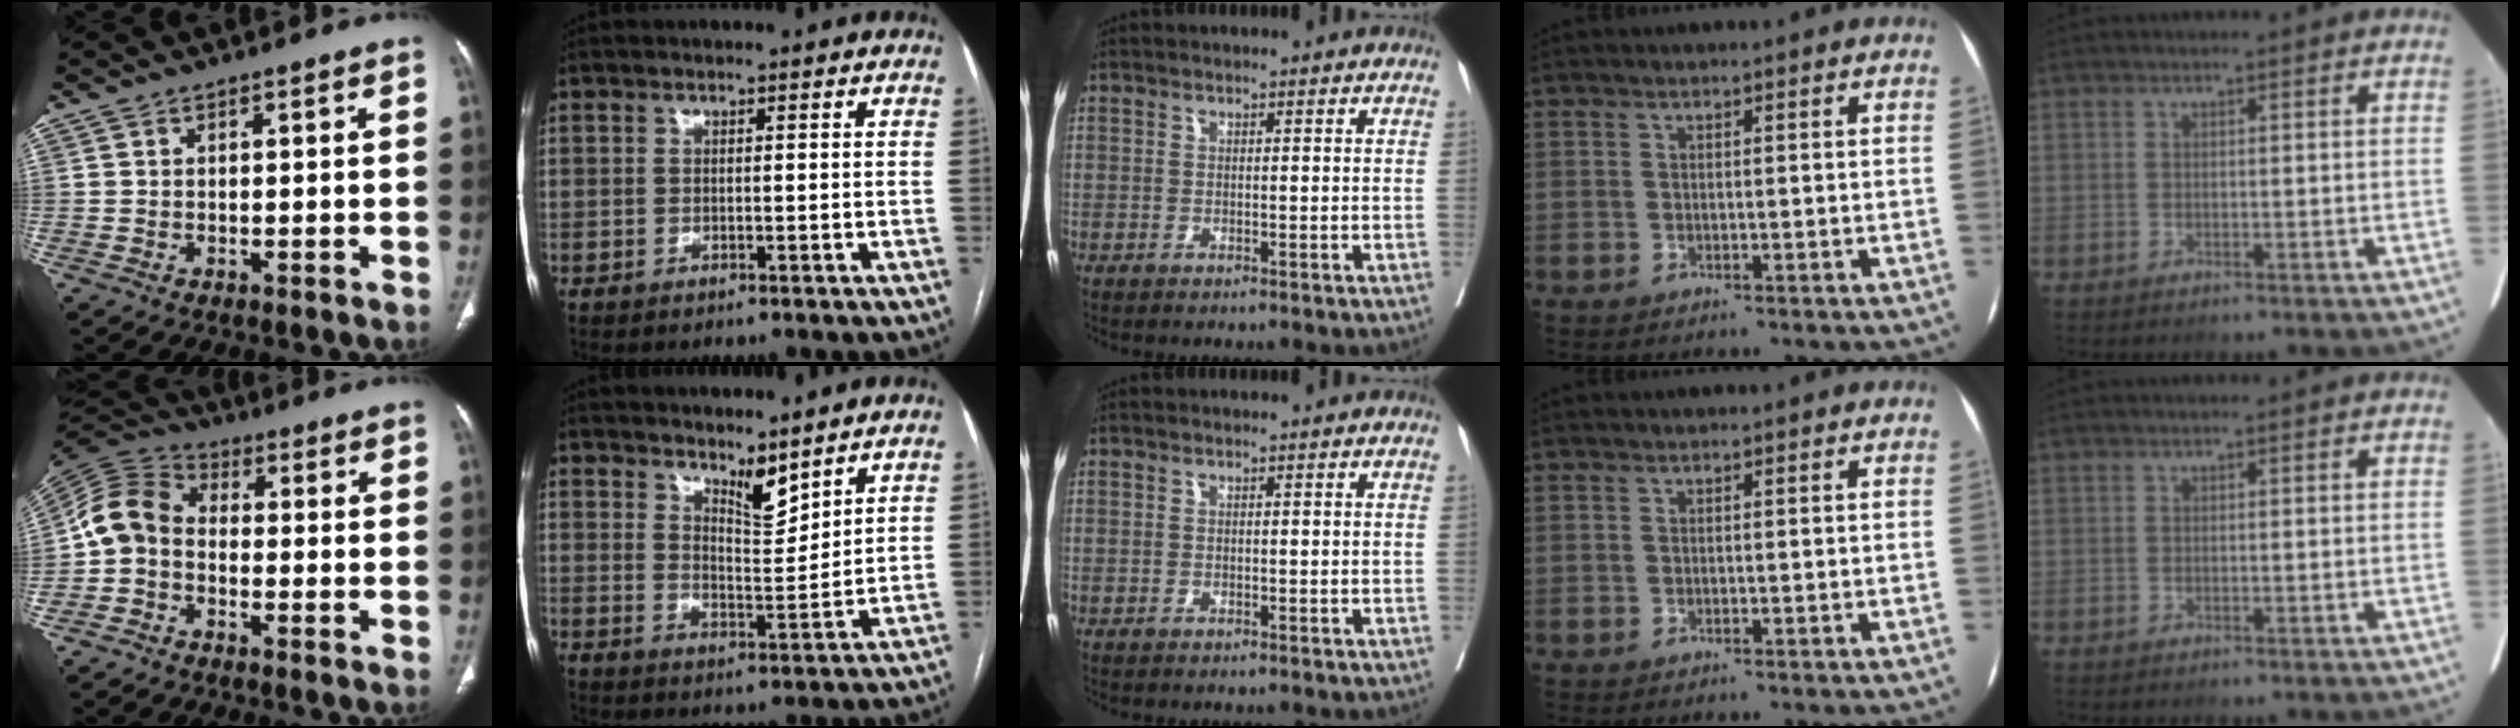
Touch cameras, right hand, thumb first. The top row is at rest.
{"thumb": {"total": 8.0, "force": [-1.8, 6.1, 4.9], "torque": [-0.092, 0.032, -0.056]}, "index": {"total": 5.4, "force": [4.5, 1.3, 2.7], "torque": [-0.048, -0.011, 0.083]}}